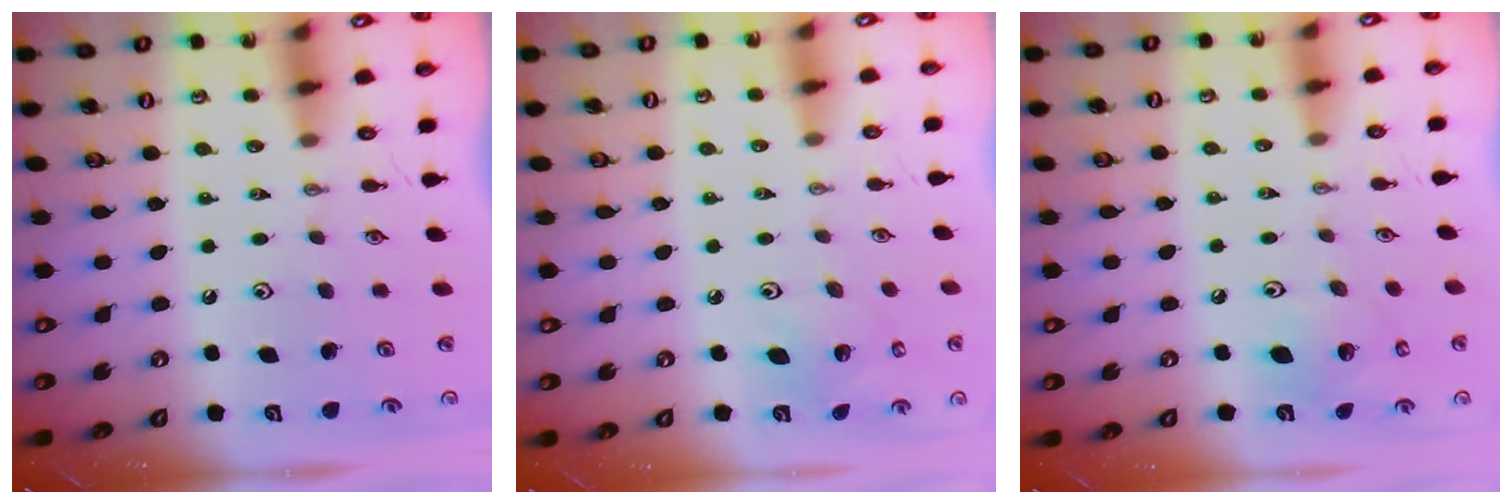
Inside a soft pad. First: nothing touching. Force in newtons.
{"total": 2.9, "press": 2.9, "slide": 0.3}
{"total": 8.8, "press": 8.8, "slide": 0.5}